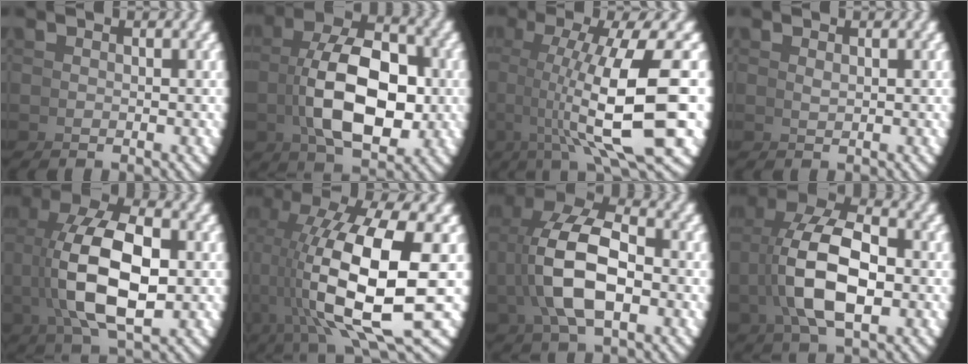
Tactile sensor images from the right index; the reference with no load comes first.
{"total": 9.5, "force": [0.9, 5.2, 7.8], "torque": [-0.128, -0.006, 0.021]}
{"total": 11.9, "force": [0.6, 4.4, 11.1], "torque": [-0.176, -0.024, 0.039]}
{"total": 1.2, "force": [0.9, -0.8, 0.0], "torque": [-0.003, -0.003, 0.024]}
{"total": 9.1, "force": [1.1, 4.5, 7.8], "torque": [-0.162, -0.021, 0.036]}
{"total": 12.8, "force": [0.4, 5.7, 11.4], "torque": [-0.208, -0.028, 0.034]}
{"total": 7.7, "force": [1.4, 4.0, 6.5], "torque": [-0.133, -0.008, 0.028]}
{"total": 7.8, "force": [1.5, 3.8, 6.6], "torque": [-0.132, -0.006, 0.032]}